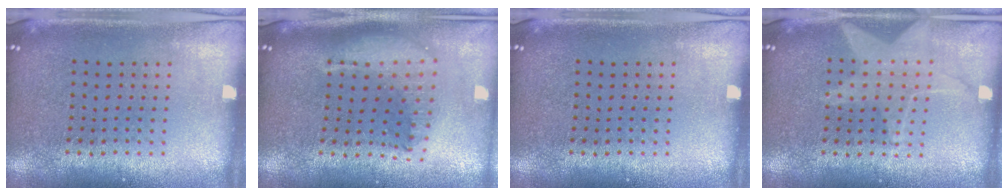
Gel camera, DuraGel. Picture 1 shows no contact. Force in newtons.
{"total": 2.1, "press": 1.7, "slide": 1.3}
{"total": 0.0}
{"total": 1.4, "press": 1.3, "slide": 0.4}